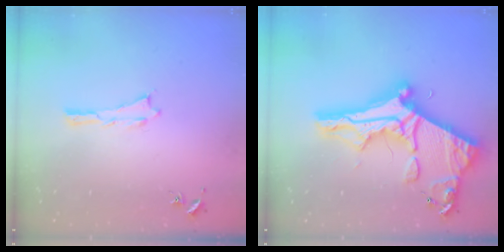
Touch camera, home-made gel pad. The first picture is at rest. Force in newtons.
{"total": 14.3, "press": 14.3, "slide": 1.2}